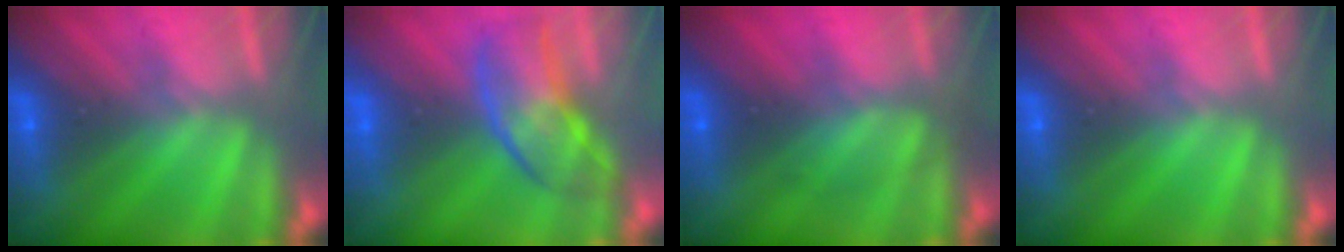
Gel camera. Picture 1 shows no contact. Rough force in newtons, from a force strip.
{"total": 2.7}
{"total": 2.5}
{"total": 0.0}